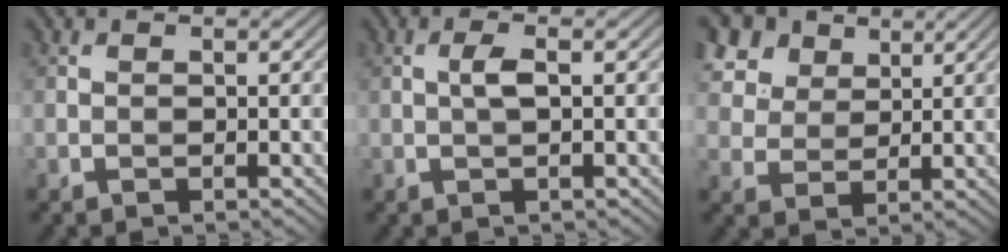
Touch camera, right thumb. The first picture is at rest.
{"total": 2.1, "force": [0.1, 0.4, 2.0], "torque": [-0.042, 0.007, 0.001]}
{"total": 9.0, "force": [5.2, 6.0, 4.0], "torque": [-0.152, 0.010, 0.104]}